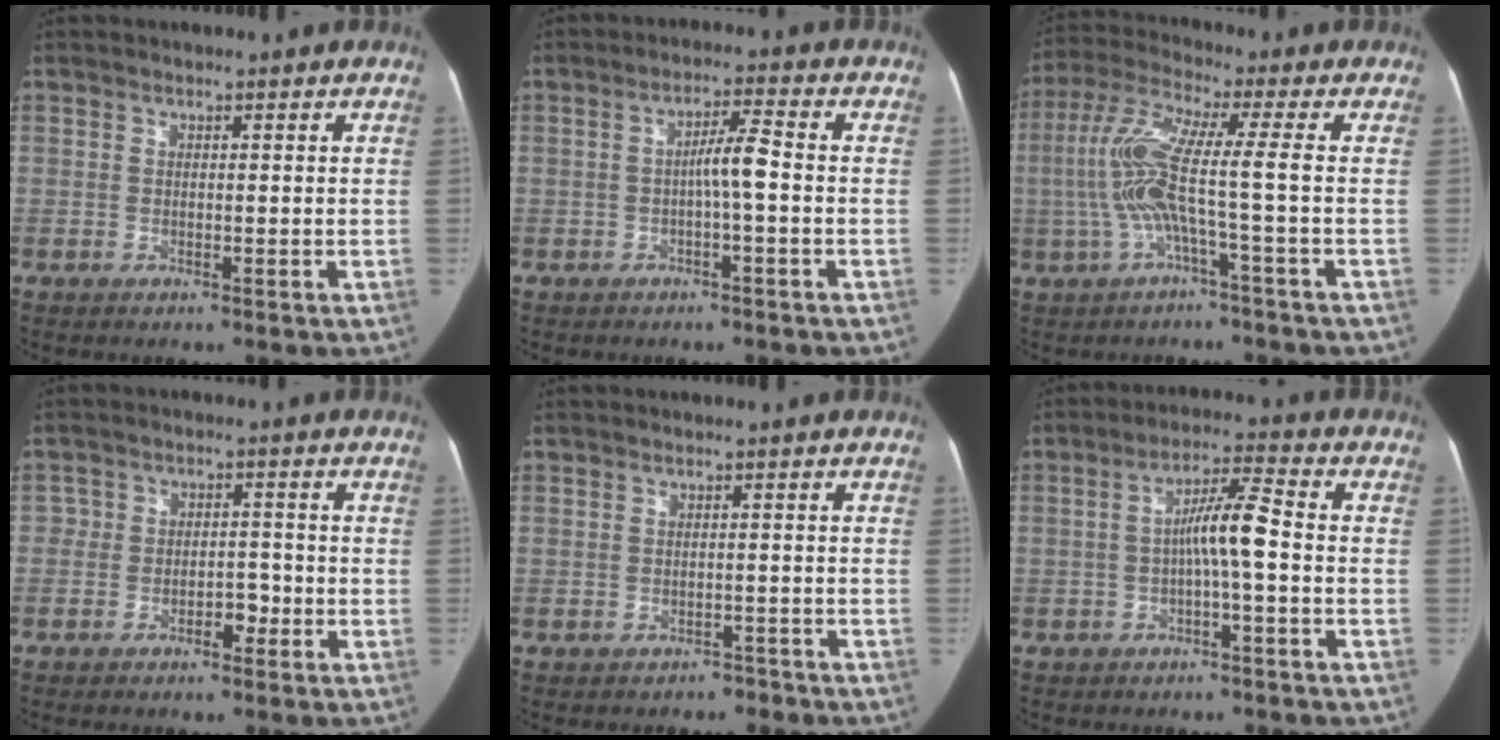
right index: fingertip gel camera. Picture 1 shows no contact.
{"total": 4.3, "force": [-0.7, 0.0, 4.2], "torque": [-0.070, 0.010, -0.012]}
{"total": 9.6, "force": [-1.3, -0.5, 9.5], "torque": [-0.208, 0.018, -0.032]}
{"total": 3.7, "force": [-1.8, 2.6, 1.9], "torque": [-0.014, 0.011, -0.032]}
{"total": 2.4, "force": [-1.8, 1.5, -0.2], "torque": [-0.005, 0.014, -0.024]}
{"total": 6.4, "force": [-0.9, 0.2, 6.3], "torque": [-0.113, 0.018, -0.017]}